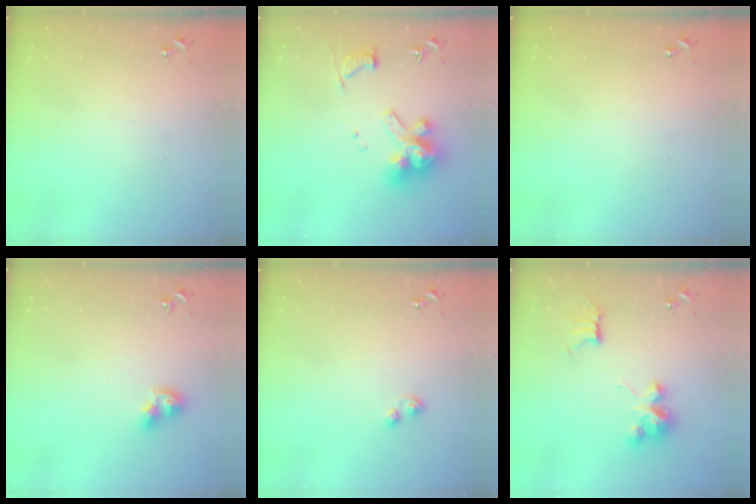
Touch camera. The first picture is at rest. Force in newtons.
{"total": 16.2, "press": 16.2, "slide": 1.6}
{"total": 0.0}
{"total": 9.3, "press": 9.2, "slide": 1.2}
{"total": 3.8, "press": 3.8, "slide": 0.5}
{"total": 8.6, "press": 8.6, "slide": 0.2}